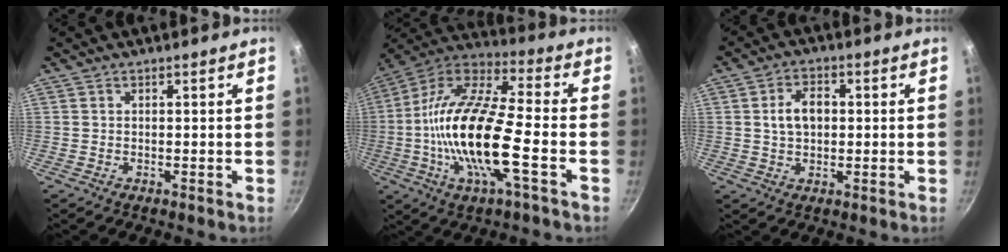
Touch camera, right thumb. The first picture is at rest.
{"total": 21.2, "force": [-4.2, 6.5, 19.8], "torque": [-0.384, 0.031, -0.100]}
{"total": 6.3, "force": [0.6, 4.2, 4.6], "torque": [-0.063, 0.010, 0.009]}